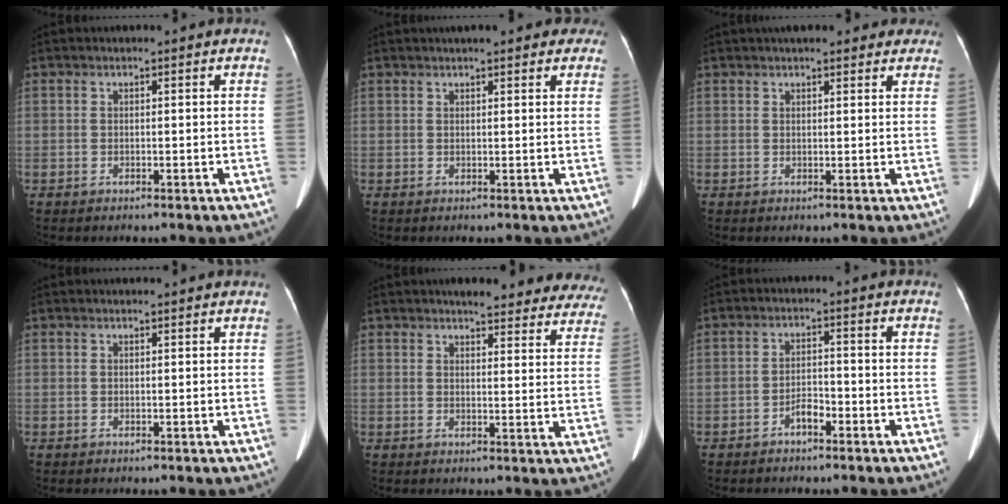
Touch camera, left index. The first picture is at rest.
{"total": 8.4, "force": [6.6, 2.3, 4.7], "torque": [-0.046, 0.018, 0.071]}
{"total": 9.9, "force": [8.1, 2.9, 4.9], "torque": [-0.046, 0.026, 0.095]}
{"total": 2.4, "force": [2.3, -0.1, 0.7], "torque": [-0.013, 0.018, 0.030]}
{"total": 19.5, "force": [17.6, 4.5, 7.1], "torque": [-0.065, -0.036, 0.184]}
{"total": 2.6, "force": [-1.9, 0.8, 1.5], "torque": [-0.026, 0.005, -0.035]}